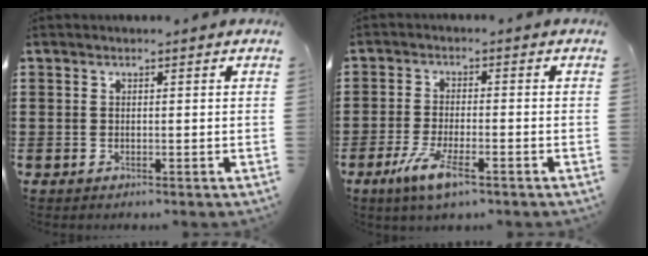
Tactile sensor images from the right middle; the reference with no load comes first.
{"total": 5.9, "force": [-3.1, 1.4, 4.9], "torque": [-0.110, -0.014, -0.059]}